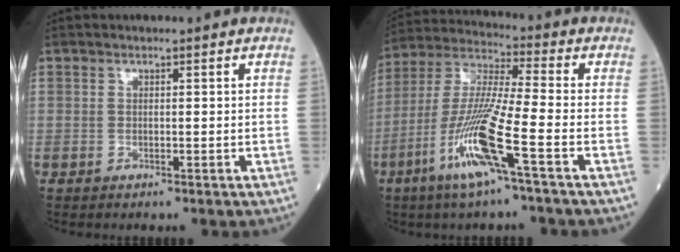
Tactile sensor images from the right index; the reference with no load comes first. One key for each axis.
{"total": 13.5, "fx": -6.0, "fy": -0.4, "fz": 12.2, "tx": -0.256, "ty": -0.014, "tz": -0.121}